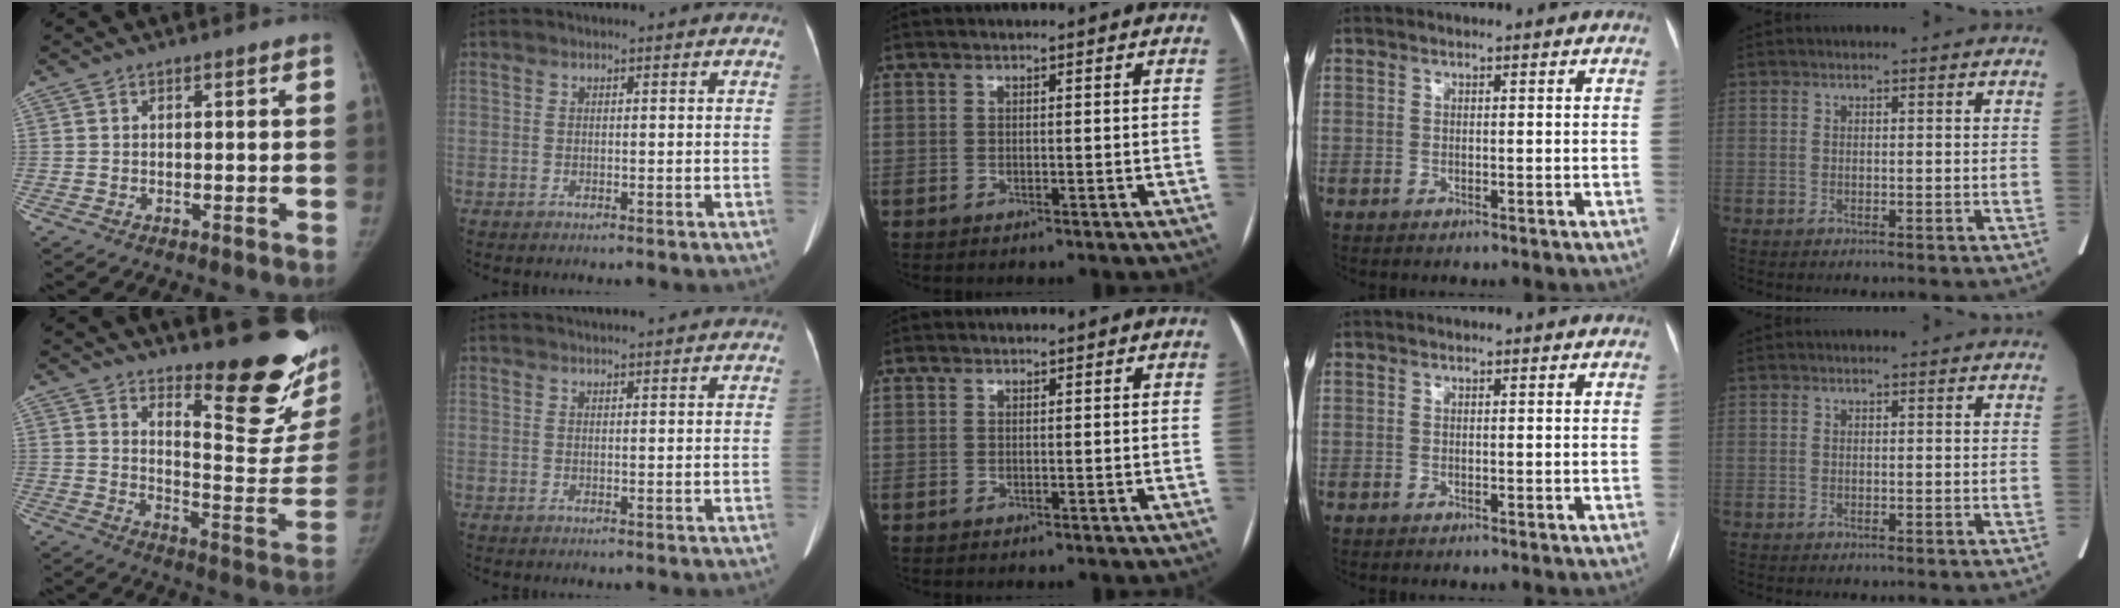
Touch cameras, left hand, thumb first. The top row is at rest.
{"thumb": {"total": 20.7, "force": [14.2, 5.5, 14.0], "torque": [-0.155, -0.129, 0.198]}, "index": {"total": 7.8, "force": [7.4, 0.2, 2.4], "torque": [-0.031, 0.029, 0.082]}}